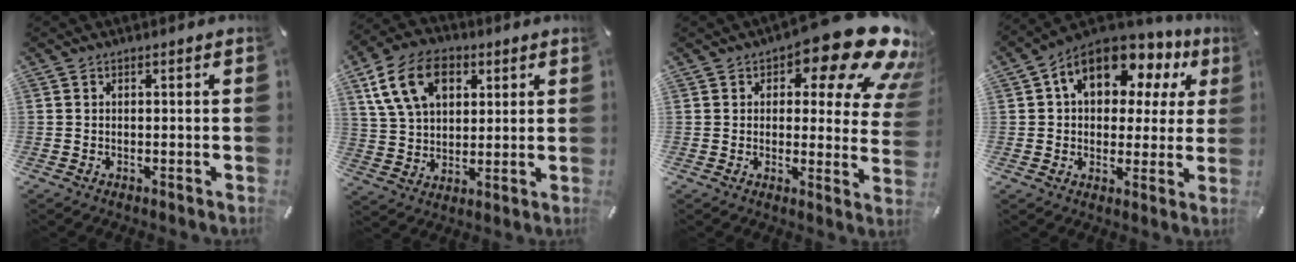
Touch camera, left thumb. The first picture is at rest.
{"total": 13.9, "force": [5.5, 9.8, 8.2], "torque": [-0.166, 0.003, 0.105]}
{"total": 18.4, "force": [10.4, 7.6, 13.1], "torque": [-0.170, -0.067, 0.169]}
{"total": 14.2, "force": [6.8, 8.9, 8.7], "torque": [-0.142, -0.029, 0.119]}